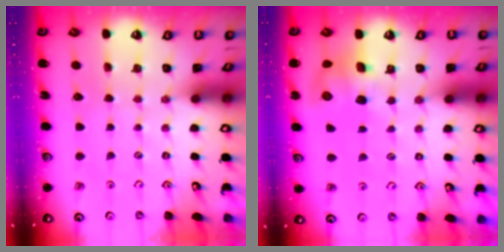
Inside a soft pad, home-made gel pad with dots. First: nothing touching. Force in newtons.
{"total": 8.2, "press": 8.1, "slide": 0.3}